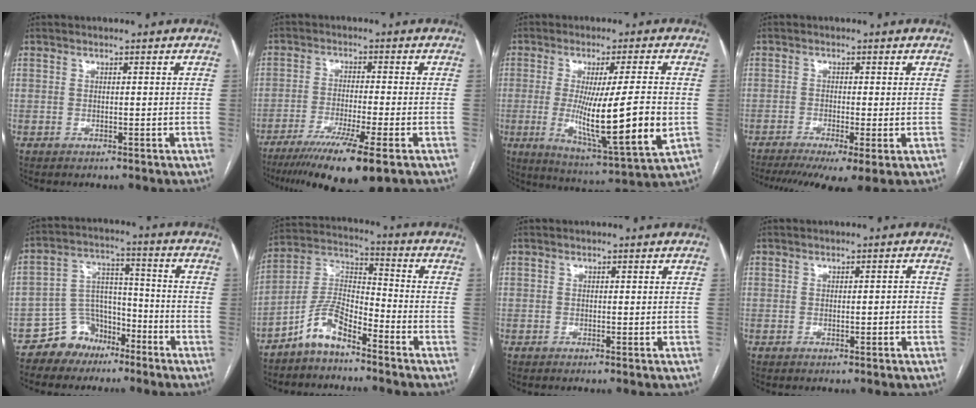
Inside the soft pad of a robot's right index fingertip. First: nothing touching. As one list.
[{"total": 12.7, "force": [-8.4, 0.3, 9.5], "torque": [-0.151, -0.036, -0.137]}, {"total": 16.3, "force": [-1.8, 0.4, 16.2], "torque": [-0.281, -0.038, -0.024]}, {"total": 9.0, "force": [-5.5, 1.9, 6.9], "torque": [-0.113, -0.015, -0.092]}, {"total": 8.3, "force": [-5.8, 5.8, 1.1], "torque": [-0.018, 0.037, -0.098]}, {"total": 8.0, "force": [-5.8, 2.7, 4.8], "torque": [-0.104, 0.018, -0.119]}, {"total": 0.0}, {"total": 1.8, "force": [-0.2, 0.5, 1.7], "torque": [-0.025, 0.003, 0.000]}]